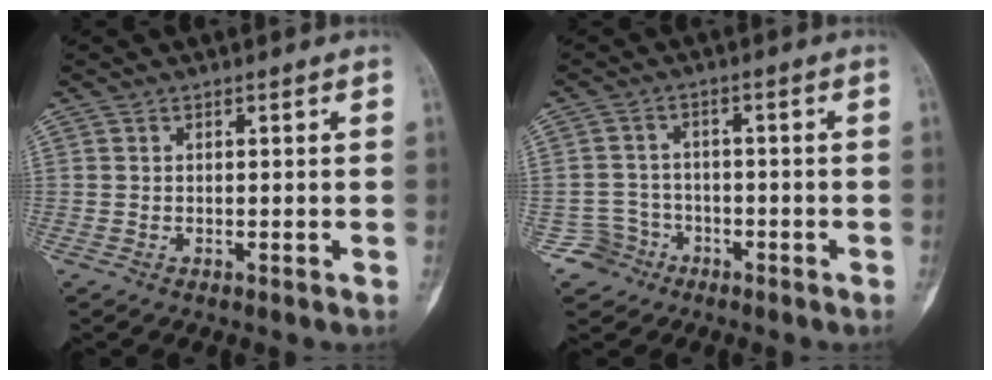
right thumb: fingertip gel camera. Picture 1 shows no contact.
{"total": 4.7, "force": [-2.6, 3.9, -0.3], "torque": [0.035, 0.024, -0.047]}